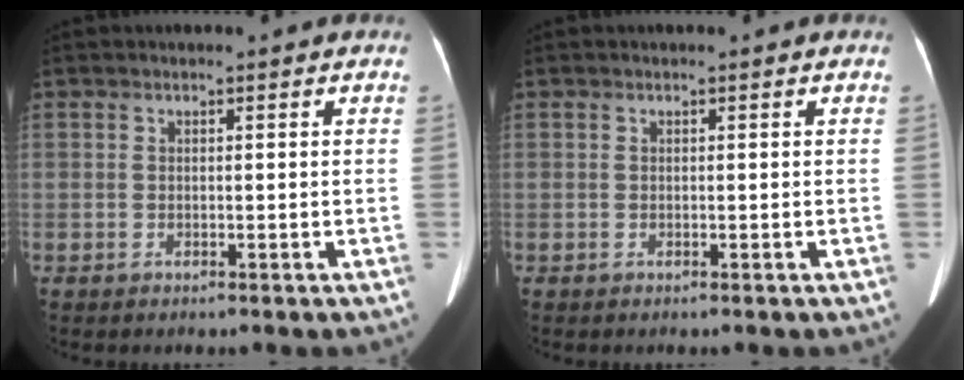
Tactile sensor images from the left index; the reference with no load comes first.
{"total": 0.0}